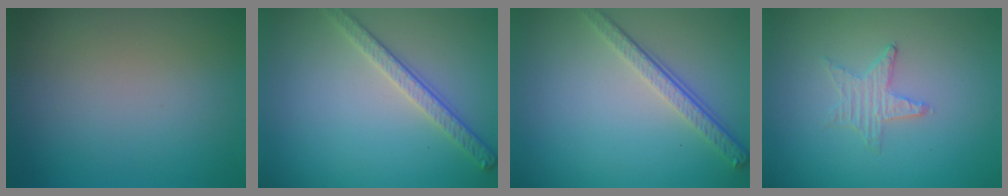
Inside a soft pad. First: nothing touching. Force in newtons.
{"total": 2.8, "press": 2.6, "slide": 1.1}
{"total": 3.8, "press": 2.7, "slide": 2.6}
{"total": 0.9, "press": 0.9, "slide": 0.2}